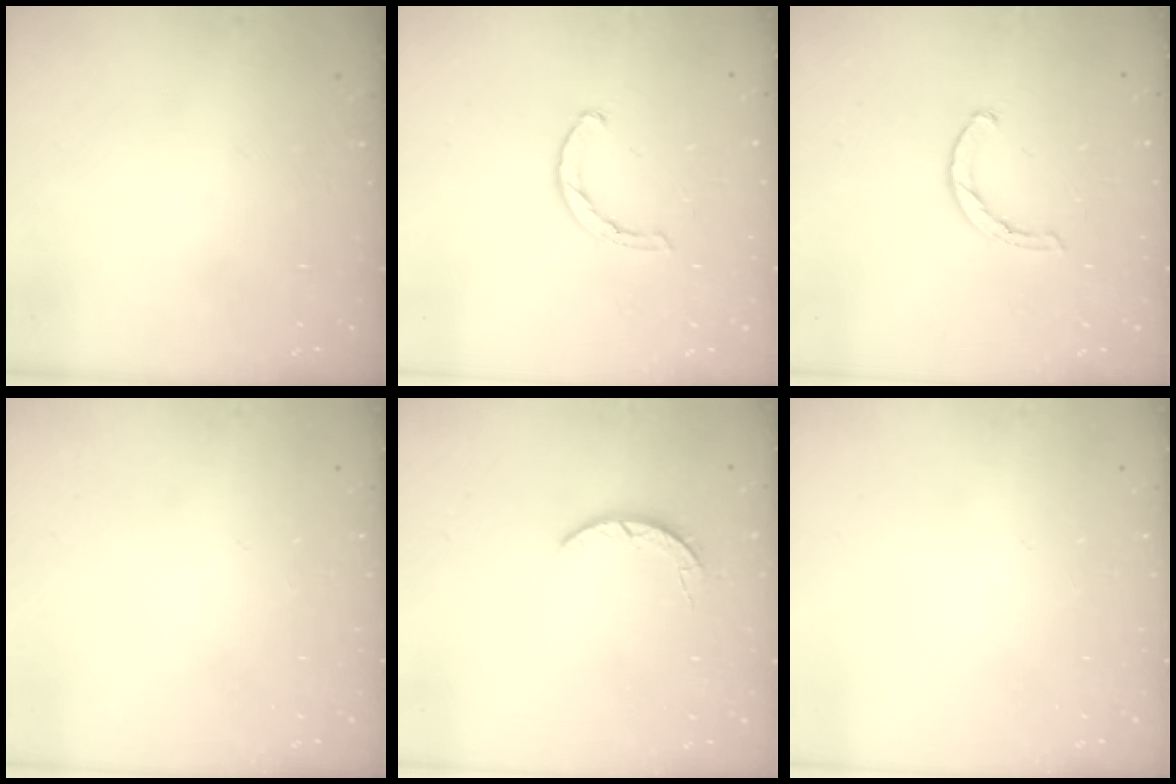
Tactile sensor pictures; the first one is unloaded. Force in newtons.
{"total": 1.9, "press": 1.9, "slide": 0.3}
{"total": 1.9, "press": 1.9, "slide": 0.3}
{"total": 0.0}
{"total": 2.2, "press": 2.2, "slide": 0.4}
{"total": 0.0}